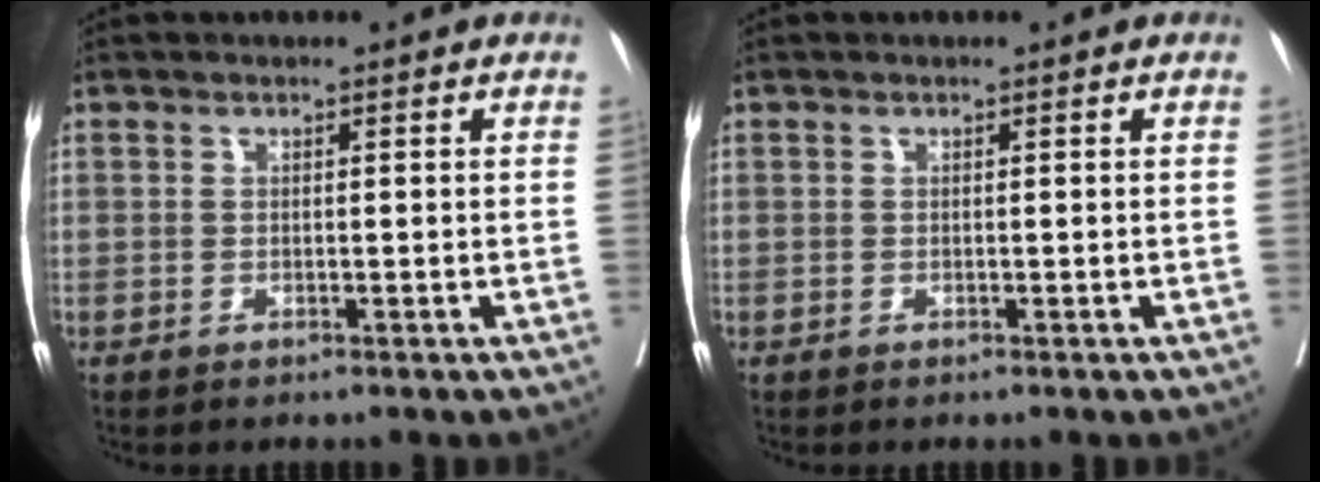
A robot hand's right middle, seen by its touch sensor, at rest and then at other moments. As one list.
[{"total": 0.0}]